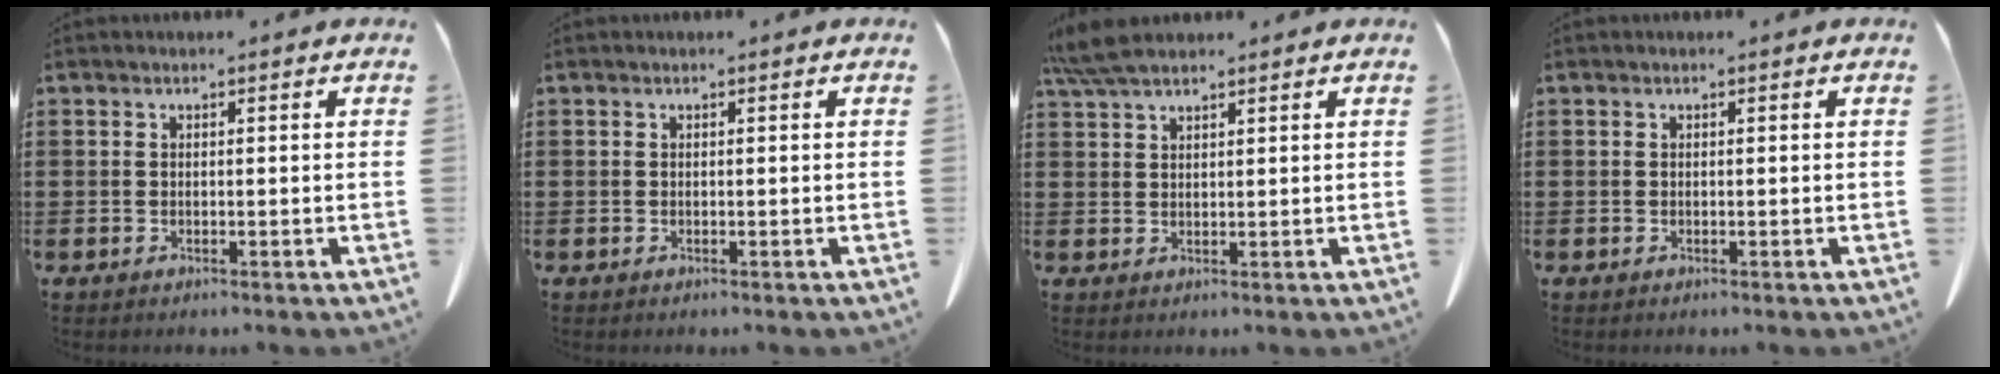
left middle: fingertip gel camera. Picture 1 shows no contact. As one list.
[{"total": 0.0}, {"total": 4.9, "force": [3.9, 0.9, 2.7], "torque": [-0.064, -0.001, 0.075]}, {"total": 0.0}]